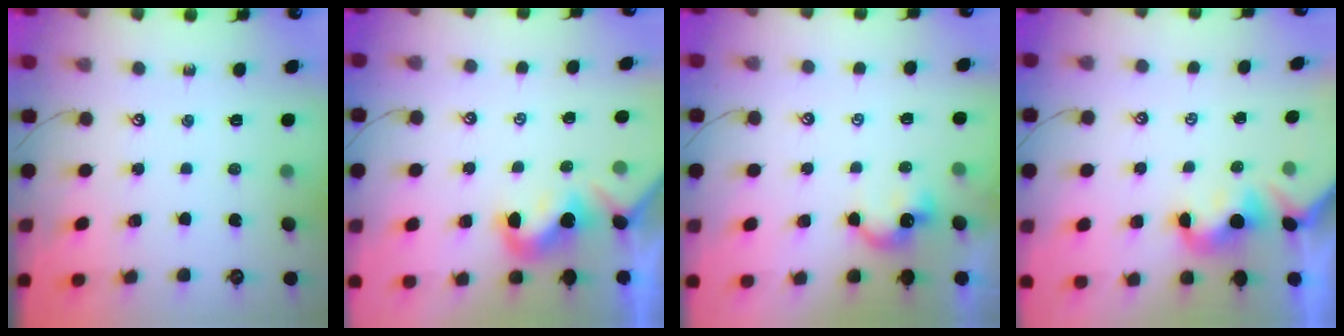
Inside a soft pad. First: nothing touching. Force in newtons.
{"total": 0.0}
{"total": 1.6, "press": 1.5, "slide": 0.4}
{"total": 1.6, "press": 1.5, "slide": 0.4}